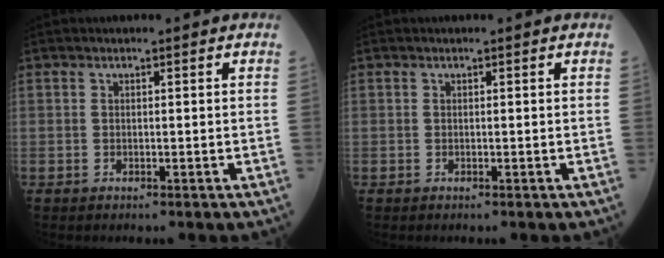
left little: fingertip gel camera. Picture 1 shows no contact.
{"total": 0.0}